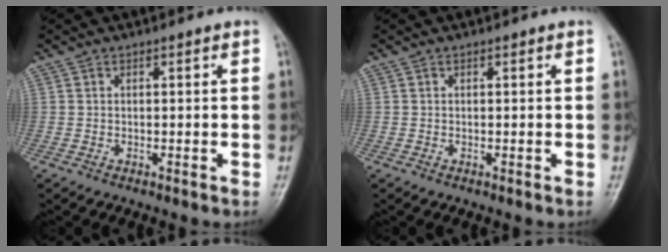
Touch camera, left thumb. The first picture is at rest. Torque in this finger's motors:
{"motor_torque": [0.00, 0.00, 0.00, 0.00, 0.00]}